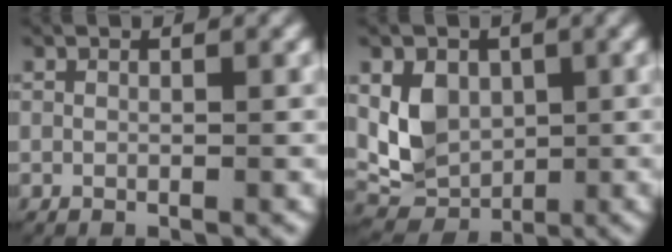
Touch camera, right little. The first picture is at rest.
{"total": 5.4, "force": [0.2, 4.4, 3.1], "torque": [-0.071, -0.021, 0.011]}